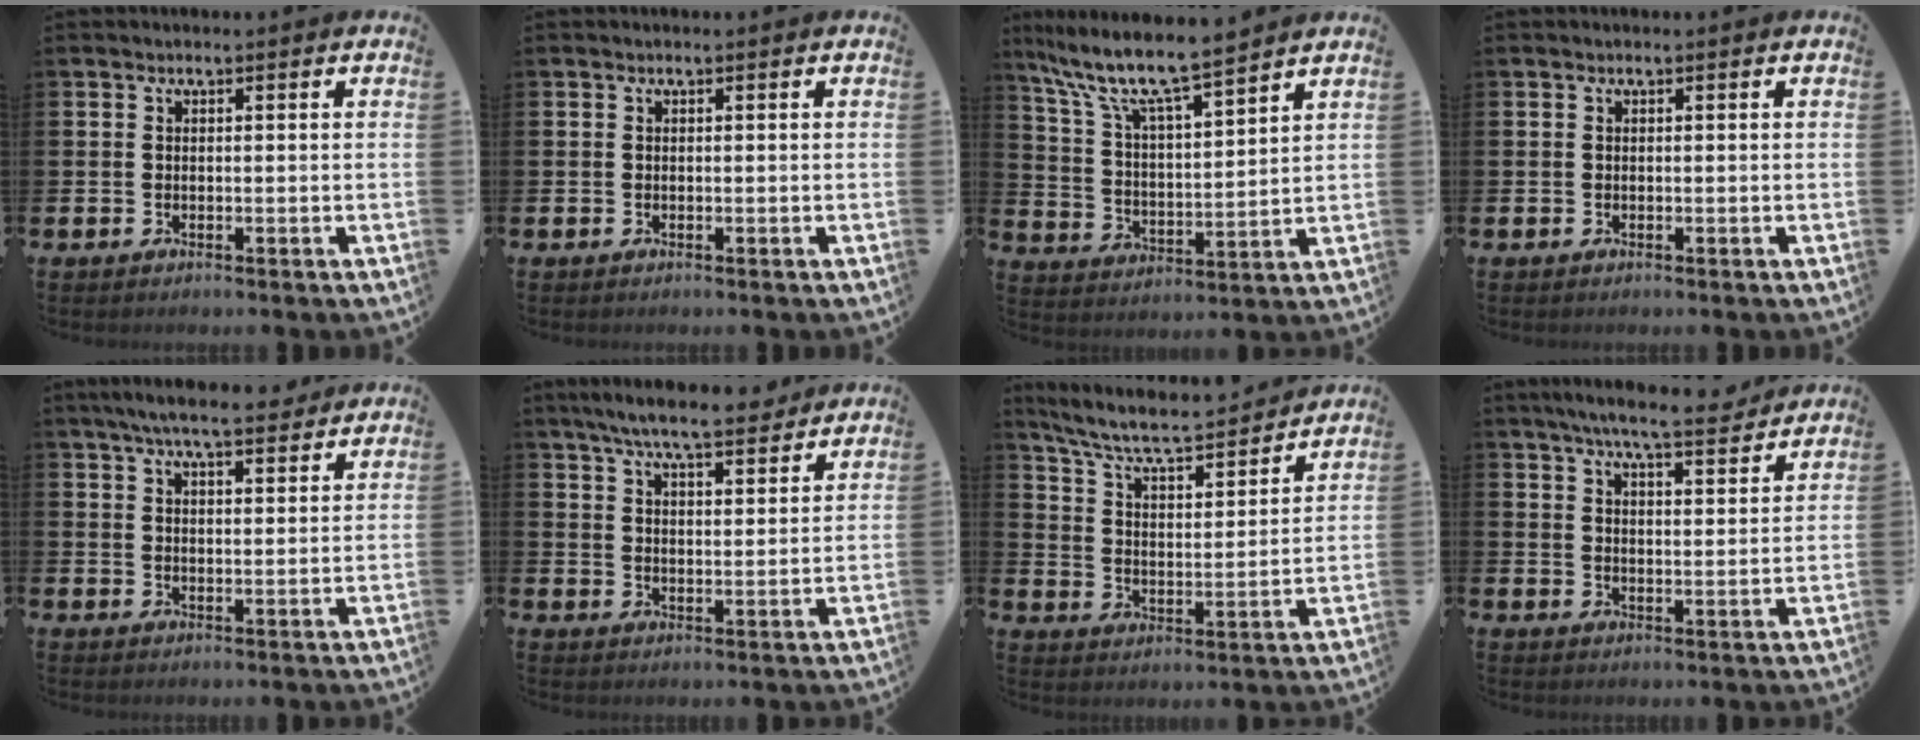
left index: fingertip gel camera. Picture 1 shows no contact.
{"total": 0.0}
{"total": 9.2, "force": [8.1, 1.1, 4.2], "torque": [-0.120, -0.051, 0.136]}
{"total": 0.0}
{"total": 6.4, "force": [5.9, 0.8, 2.3], "torque": [-0.048, -0.021, 0.104]}
{"total": 7.6, "force": [7.0, 1.0, 2.8], "torque": [-0.064, -0.036, 0.123]}
{"total": 7.7, "force": [7.1, 1.2, 2.8], "torque": [-0.091, -0.048, 0.120]}
{"total": 7.2, "force": [6.7, 0.4, 2.7], "torque": [-0.060, -0.037, 0.116]}